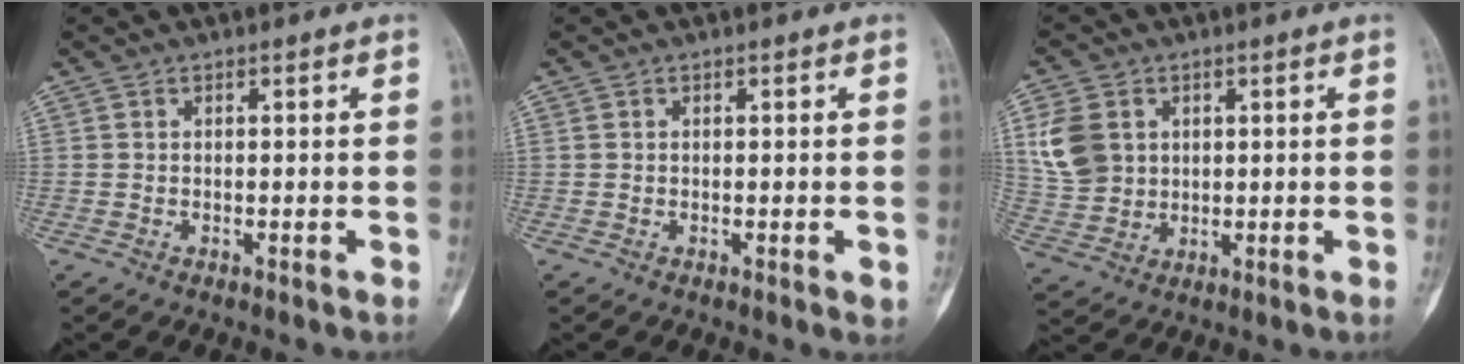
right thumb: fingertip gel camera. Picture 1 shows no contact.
{"total": 1.2, "force": [-0.1, 0.5, 1.1], "torque": [-0.013, -0.002, 0.003]}
{"total": 9.2, "force": [2.7, 7.4, 4.8], "torque": [-0.085, -0.006, 0.059]}